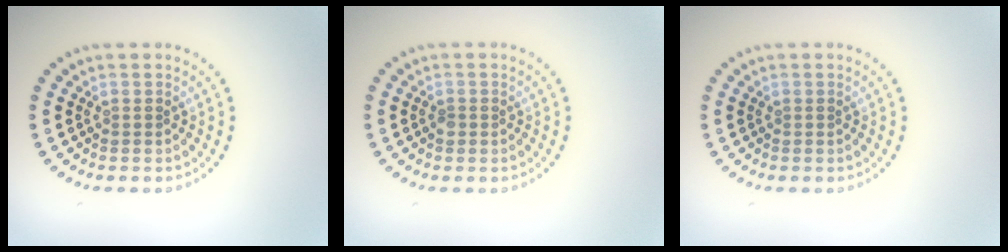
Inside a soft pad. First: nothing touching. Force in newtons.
{"total": 0.7, "press": 0.6, "slide": 0.2}
{"total": 0.0}